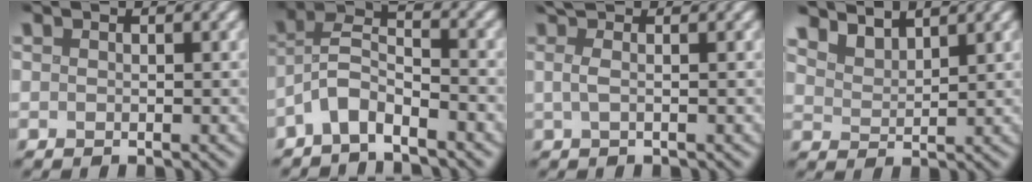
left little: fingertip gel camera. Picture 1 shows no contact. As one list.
[{"total": 4.3, "force": [-2.8, 1.2, 3.0], "torque": [-0.059, 0.010, -0.064]}, {"total": 2.3, "force": [0.8, 0.8, 2.0], "torque": [-0.038, 0.002, 0.000]}, {"total": 3.5, "force": [3.2, 1.0, 1.0], "torque": [-0.026, -0.004, 0.063]}]